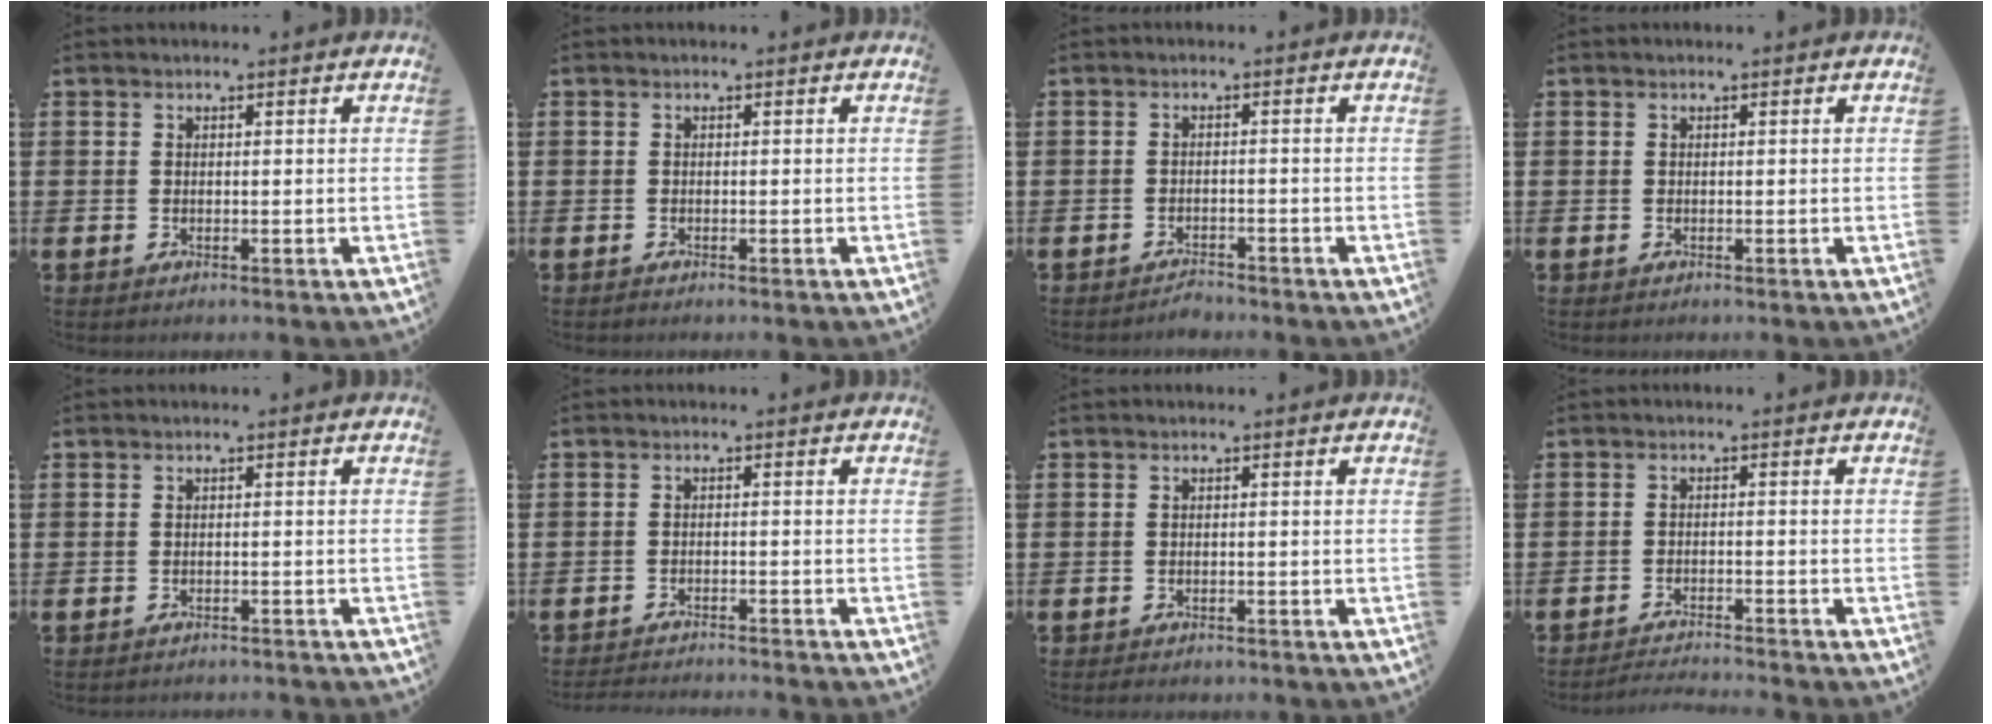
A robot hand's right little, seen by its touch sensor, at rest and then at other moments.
{"total": 0.0}
{"total": 1.4, "force": [-1.4, 0.2, 0.0], "torque": [-0.005, 0.004, -0.031]}
{"total": 0.0}
{"total": 0.9, "force": [-0.9, 0.0, 0.0], "torque": [-0.001, 0.000, -0.019]}
{"total": 1.9, "force": [-1.9, -0.2, 0.0], "torque": [-0.001, 0.003, -0.039]}
{"total": 0.8, "force": [-0.7, 0.2, 0.2], "torque": [-0.006, 0.000, -0.015]}
{"total": 1.9, "force": [-1.9, -0.2, 0.1], "torque": [-0.004, 0.003, -0.040]}